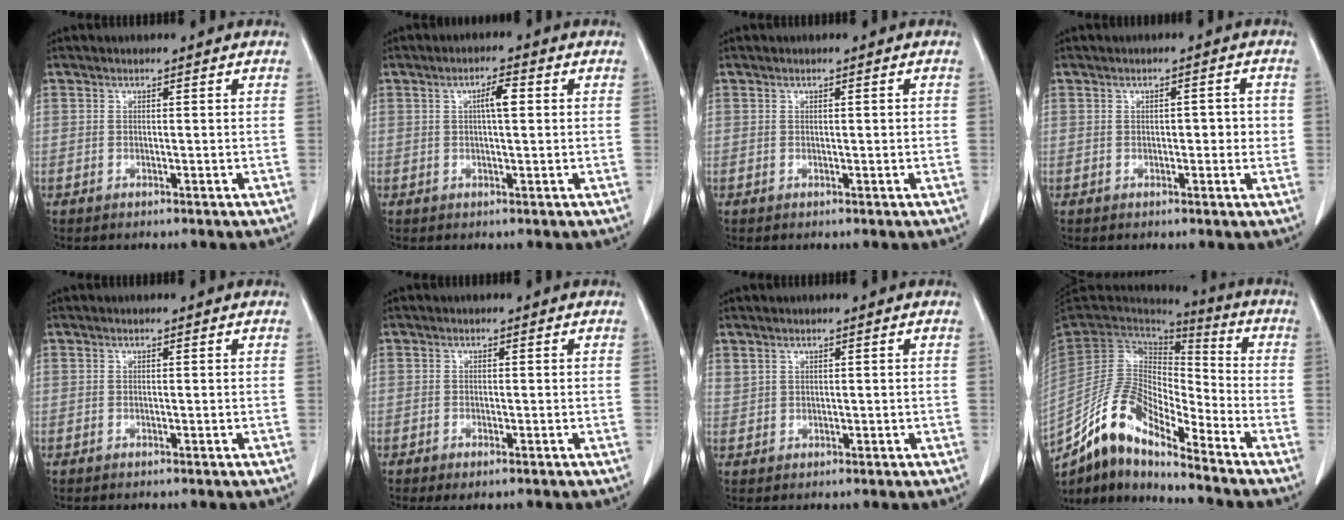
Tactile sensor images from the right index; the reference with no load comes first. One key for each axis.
{"total": 3.1, "fx": 0.6, "fy": 0.5, "fz": 3.0, "tx": -0.052, "ty": 0.006, "tz": 0.010}
{"total": 0.5, "fx": 0.1, "fy": 0.0, "fz": 0.5, "tx": -0.010, "ty": 0.000, "tz": 0.002}
{"total": 3.1, "fx": 0.1, "fy": 1.2, "fz": 2.9, "tx": -0.037, "ty": 0.003, "tz": 0.000}
{"total": 0.0}
{"total": 1.9, "fx": -1.2, "fy": 0.5, "fz": 1.4, "tx": -0.017, "ty": -0.006, "tz": -0.016}
{"total": 1.6, "fx": 1.0, "fy": 1.0, "fz": 0.7, "tx": -0.021, "ty": 0.011, "tz": 0.031}
{"total": 12.1, "fx": -10.0, "fy": 3.1, "fz": 6.2, "tx": -0.120, "ty": 0.032, "tz": -0.186}